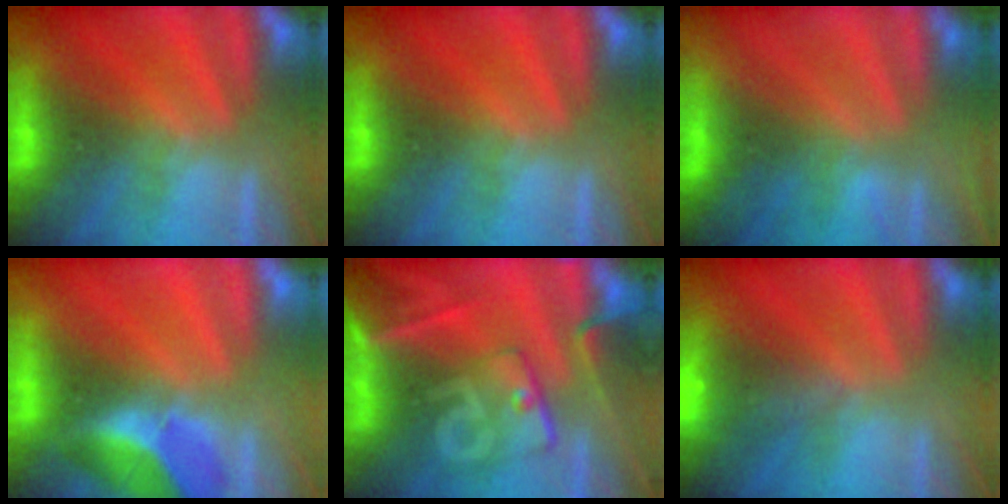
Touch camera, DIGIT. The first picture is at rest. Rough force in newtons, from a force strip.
{"total": 0.0}
{"total": 4.2}
{"total": 2.3}
{"total": 8.8}
{"total": 7.0}